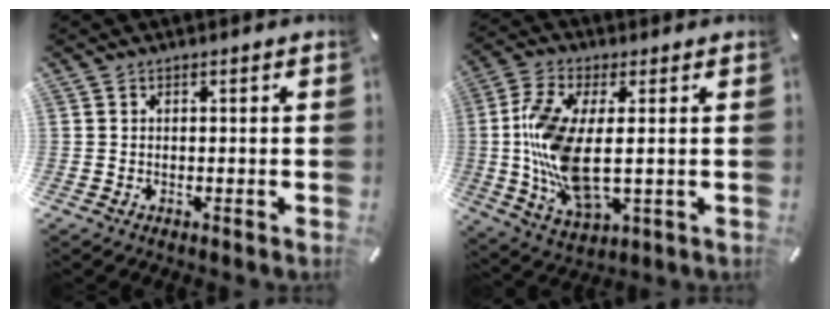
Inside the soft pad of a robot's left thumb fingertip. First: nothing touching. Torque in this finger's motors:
{"motor_torque": [1.57, 3.44, 2.34, 0.18, 0.43]}